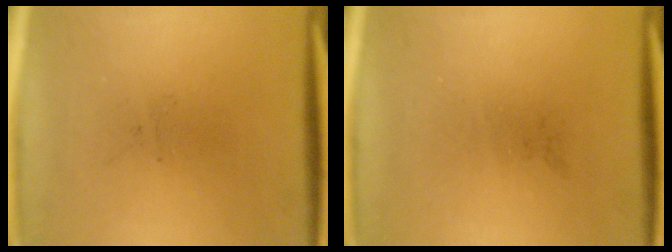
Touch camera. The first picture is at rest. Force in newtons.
{"total": 0.0}